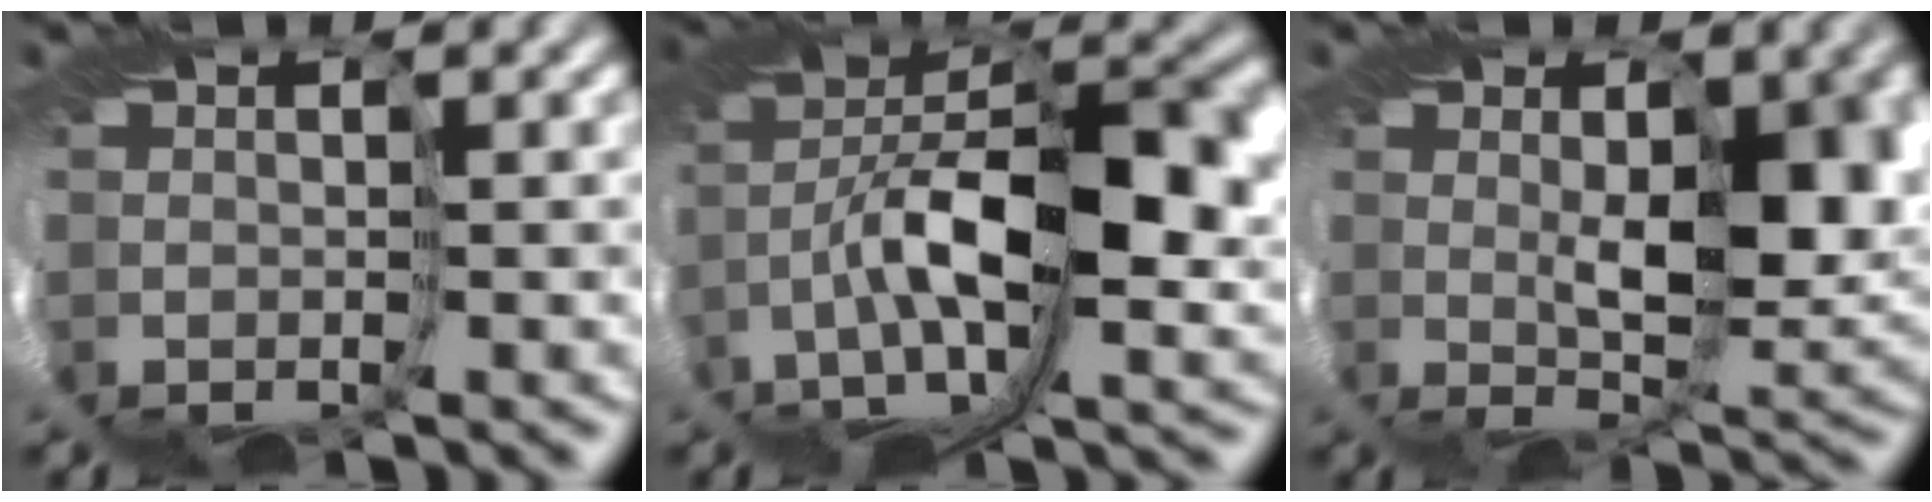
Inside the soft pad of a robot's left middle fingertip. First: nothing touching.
{"total": 9.1, "force": [0.6, 3.9, 8.2], "torque": [-0.166, 0.010, 0.004]}
{"total": 5.8, "force": [1.9, 2.1, 5.0], "torque": [-0.105, -0.017, 0.041]}